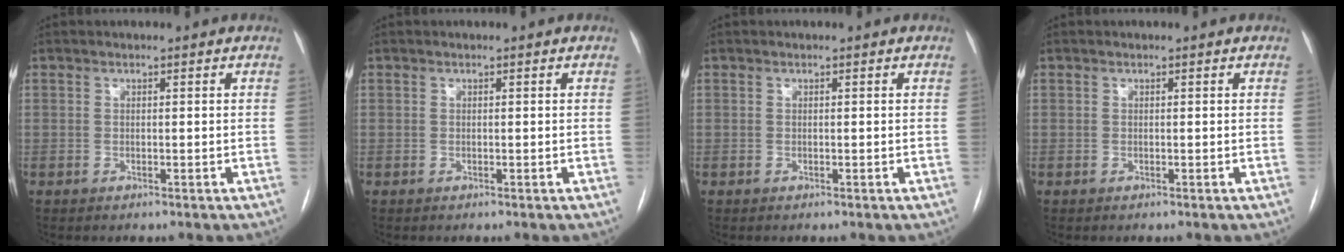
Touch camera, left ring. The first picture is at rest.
{"total": 0.0}
{"total": 0.0}
{"total": 0.0}